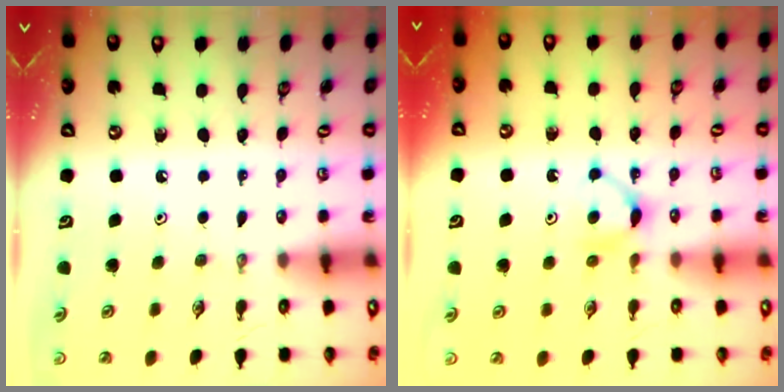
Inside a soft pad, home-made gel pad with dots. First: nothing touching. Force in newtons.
{"total": 5.2, "press": 5.1, "slide": 0.7}